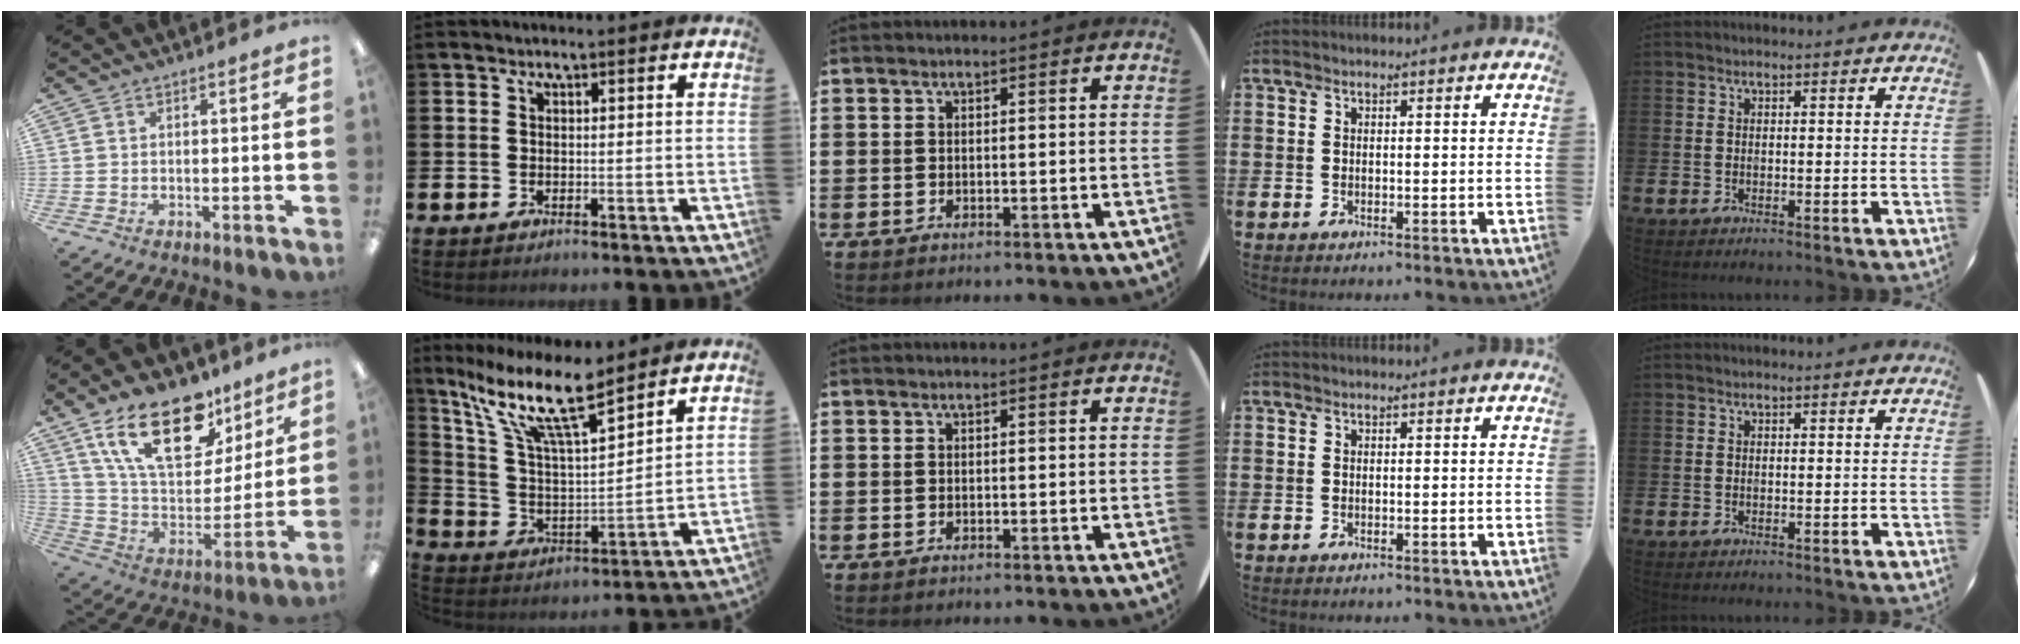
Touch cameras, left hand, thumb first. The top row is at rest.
{"thumb": {"total": 22.1, "force": [13.3, 11.3, 13.5], "torque": [-0.232, -0.063, 0.234]}, "index": {"total": 13.1, "force": [9.6, 3.0, 8.4], "torque": [-0.184, -0.039, 0.164]}}